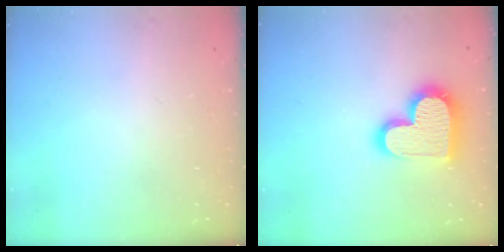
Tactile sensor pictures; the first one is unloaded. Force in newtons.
{"total": 17.7, "press": 17.6, "slide": 1.3}